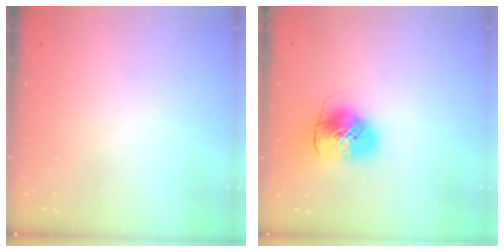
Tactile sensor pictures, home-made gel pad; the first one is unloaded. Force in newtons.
{"total": 10.4, "press": 10.2, "slide": 1.8}